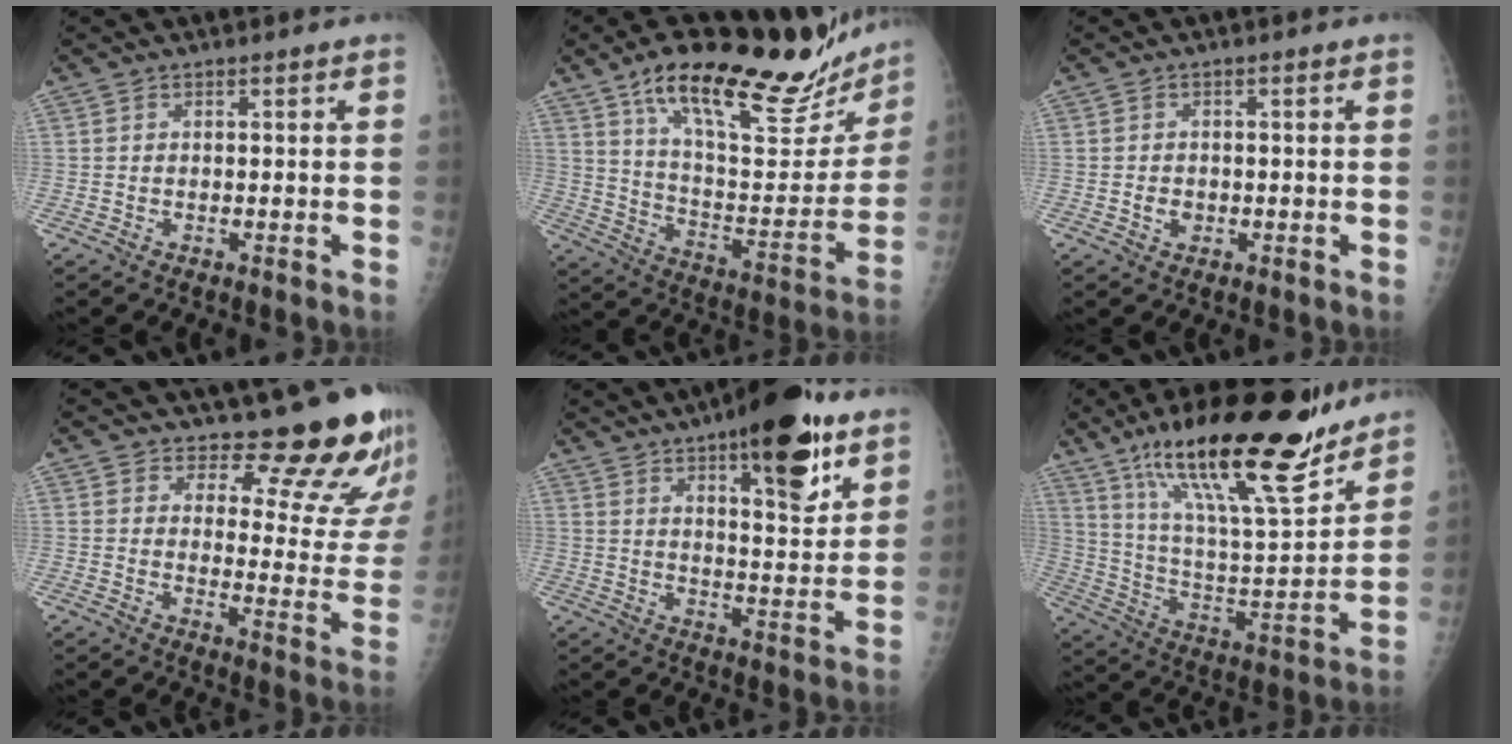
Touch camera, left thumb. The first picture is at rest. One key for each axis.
{"total": 29.5, "fx": 20.8, "fy": 9.9, "fz": 18.5, "tx": -0.244, "ty": -0.067, "tz": 0.318}
{"total": 2.0, "fx": -0.5, "fy": 1.6, "fz": 1.0, "tx": -0.011, "ty": 0.004, "tz": -0.004}
{"total": 15.3, "fx": 13.8, "fy": 4.5, "fz": 4.6, "tx": -0.012, "ty": -0.134, "tz": 0.156}
{"total": 17.7, "fx": 10.1, "fy": 5.6, "fz": 13.4, "tx": -0.160, "ty": -0.052, "tz": 0.147}
{"total": 26.3, "fx": 18.3, "fy": 6.2, "fz": 17.8, "tx": -0.266, "ty": -0.074, "tz": 0.311}